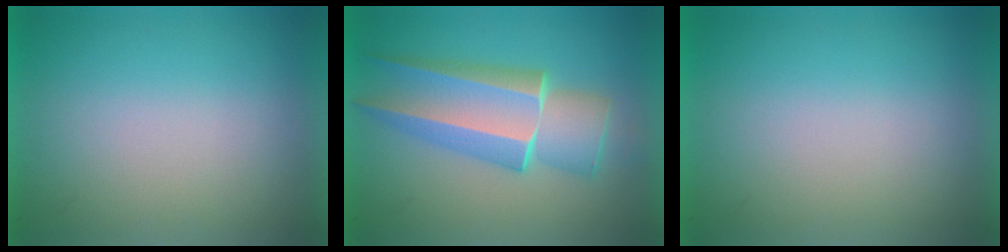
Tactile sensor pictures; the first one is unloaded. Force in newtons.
{"total": 5.9}
{"total": 0.0}